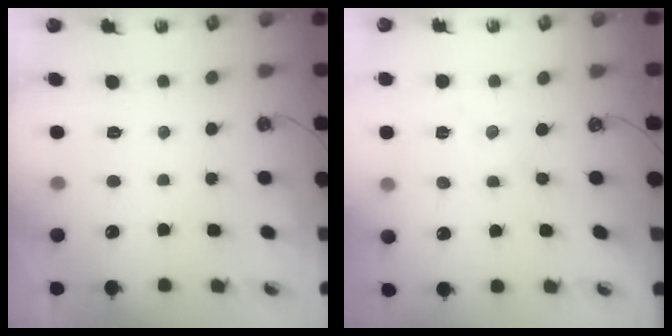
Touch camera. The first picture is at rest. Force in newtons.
{"total": 0.0}